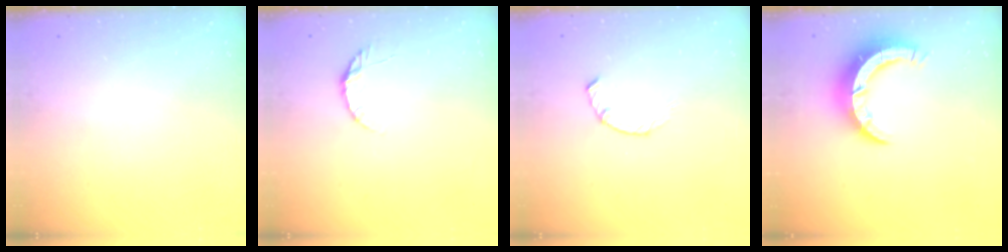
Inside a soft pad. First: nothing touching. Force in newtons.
{"total": 5.1, "press": 5.0, "slide": 0.7}
{"total": 2.3, "press": 2.2, "slide": 0.4}
{"total": 8.0, "press": 7.9, "slide": 0.7}